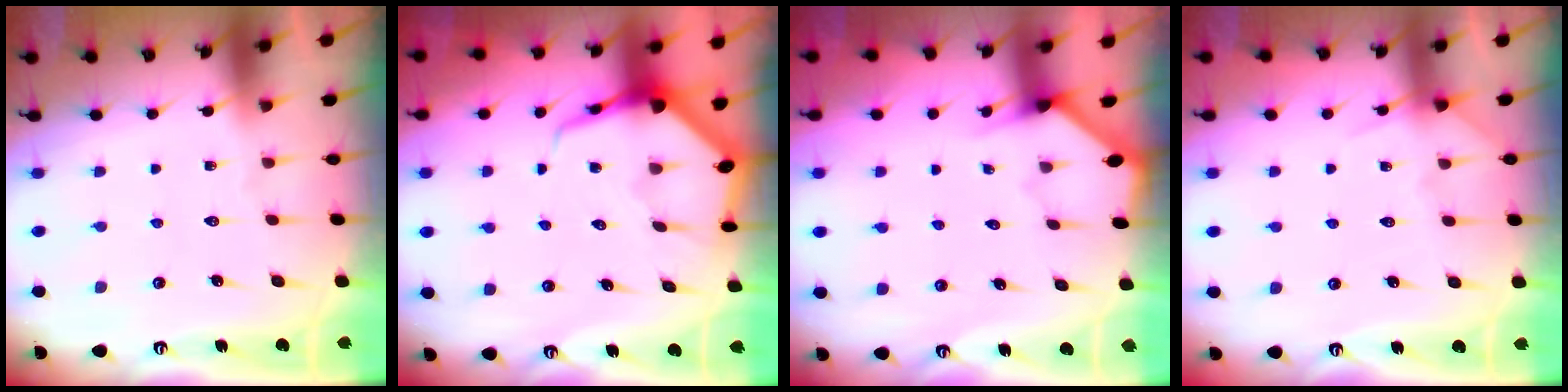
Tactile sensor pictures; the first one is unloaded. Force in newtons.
{"total": 7.6, "press": 7.6, "slide": 0.9}
{"total": 2.4, "press": 2.3, "slide": 0.3}
{"total": 6.1, "press": 6.1, "slide": 0.7}